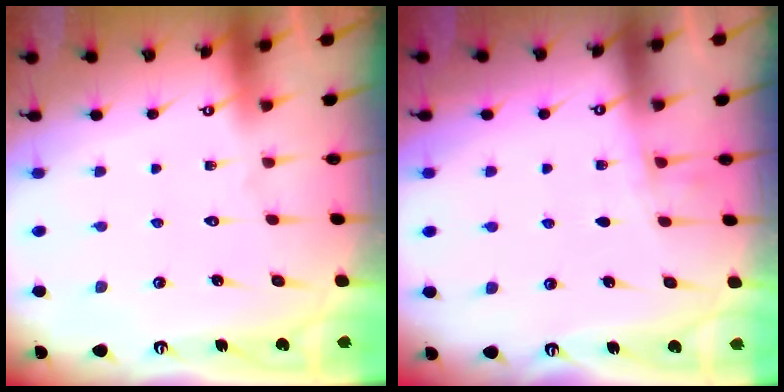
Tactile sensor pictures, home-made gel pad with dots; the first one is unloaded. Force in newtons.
{"total": 3.3, "press": 3.1, "slide": 1.1}